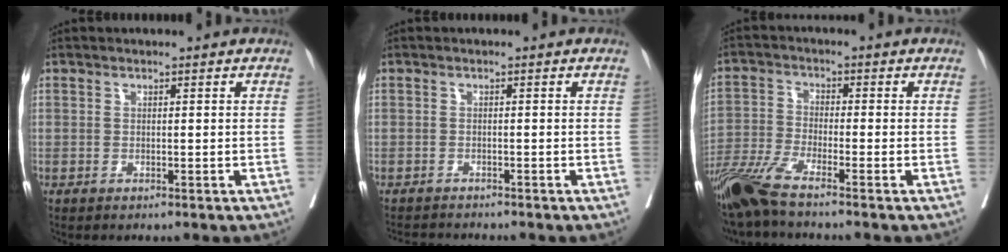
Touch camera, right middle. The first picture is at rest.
{"total": 3.9, "force": [-3.8, 0.1, 0.7], "torque": [-0.007, -0.012, -0.060]}
{"total": 7.7, "force": [-6.3, -0.5, 4.4], "torque": [-0.091, -0.029, -0.127]}